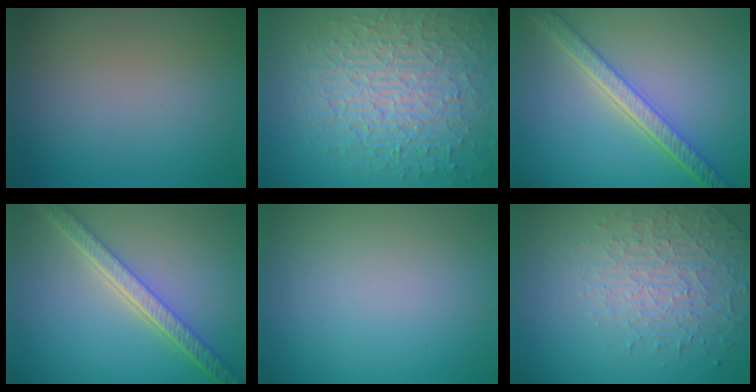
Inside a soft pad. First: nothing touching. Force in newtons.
{"total": 10.0, "press": 6.7, "slide": 7.4}
{"total": 5.4, "press": 4.3, "slide": 3.2}
{"total": 5.7, "press": 4.3, "slide": 3.7}
{"total": 0.0}
{"total": 4.5, "press": 3.2, "slide": 3.1}